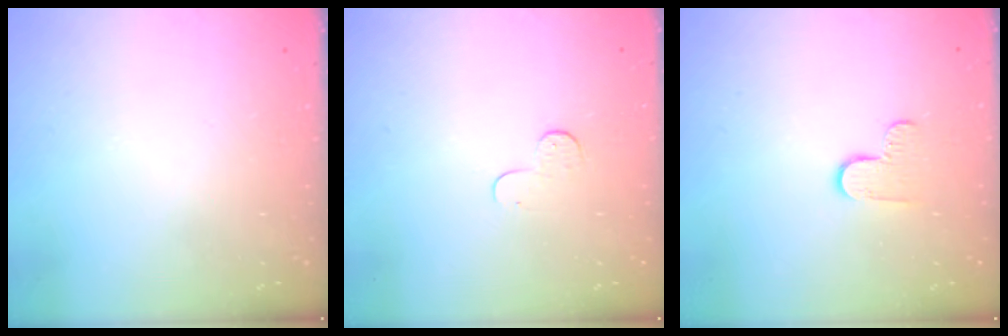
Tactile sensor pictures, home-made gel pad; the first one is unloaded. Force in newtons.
{"total": 5.0, "press": 4.9, "slide": 0.5}
{"total": 5.1, "press": 5.0, "slide": 0.5}